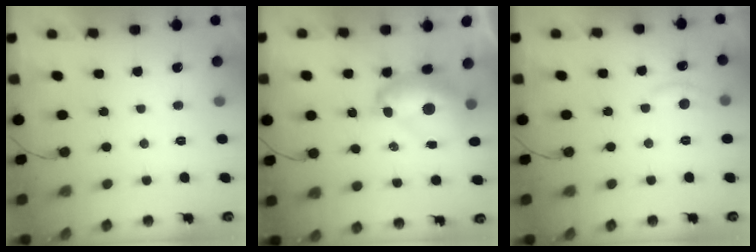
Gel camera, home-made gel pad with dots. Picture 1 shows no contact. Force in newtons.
{"total": 10.1, "press": 10.0, "slide": 1.1}
{"total": 6.3, "press": 6.3, "slide": 0.7}